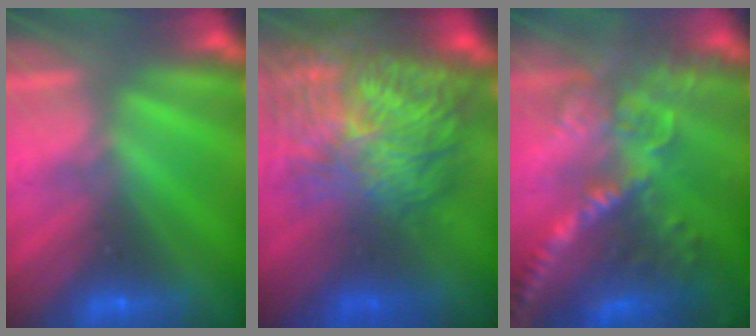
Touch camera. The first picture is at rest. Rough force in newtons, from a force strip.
{"total": 11.2}
{"total": 6.0}